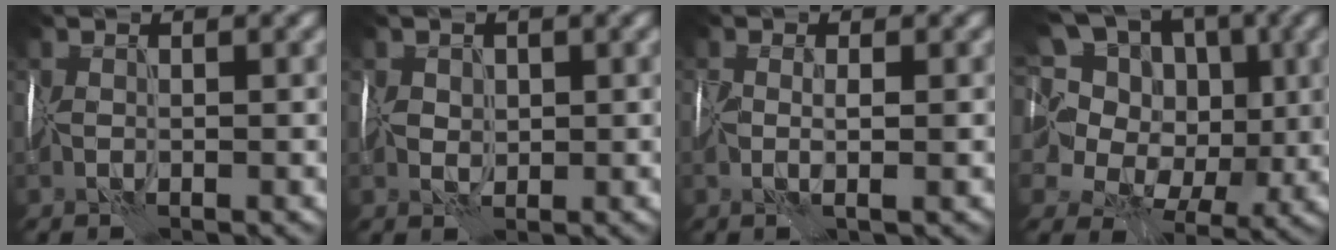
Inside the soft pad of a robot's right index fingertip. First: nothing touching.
{"total": 1.6, "force": [0.5, 1.3, 0.7], "torque": [-0.014, 0.002, 0.007]}
{"total": 1.6, "force": [0.0, 0.3, 1.5], "torque": [-0.028, -0.003, 0.000]}
{"total": 13.7, "force": [5.7, 9.2, 8.4], "torque": [-0.170, 0.039, 0.074]}